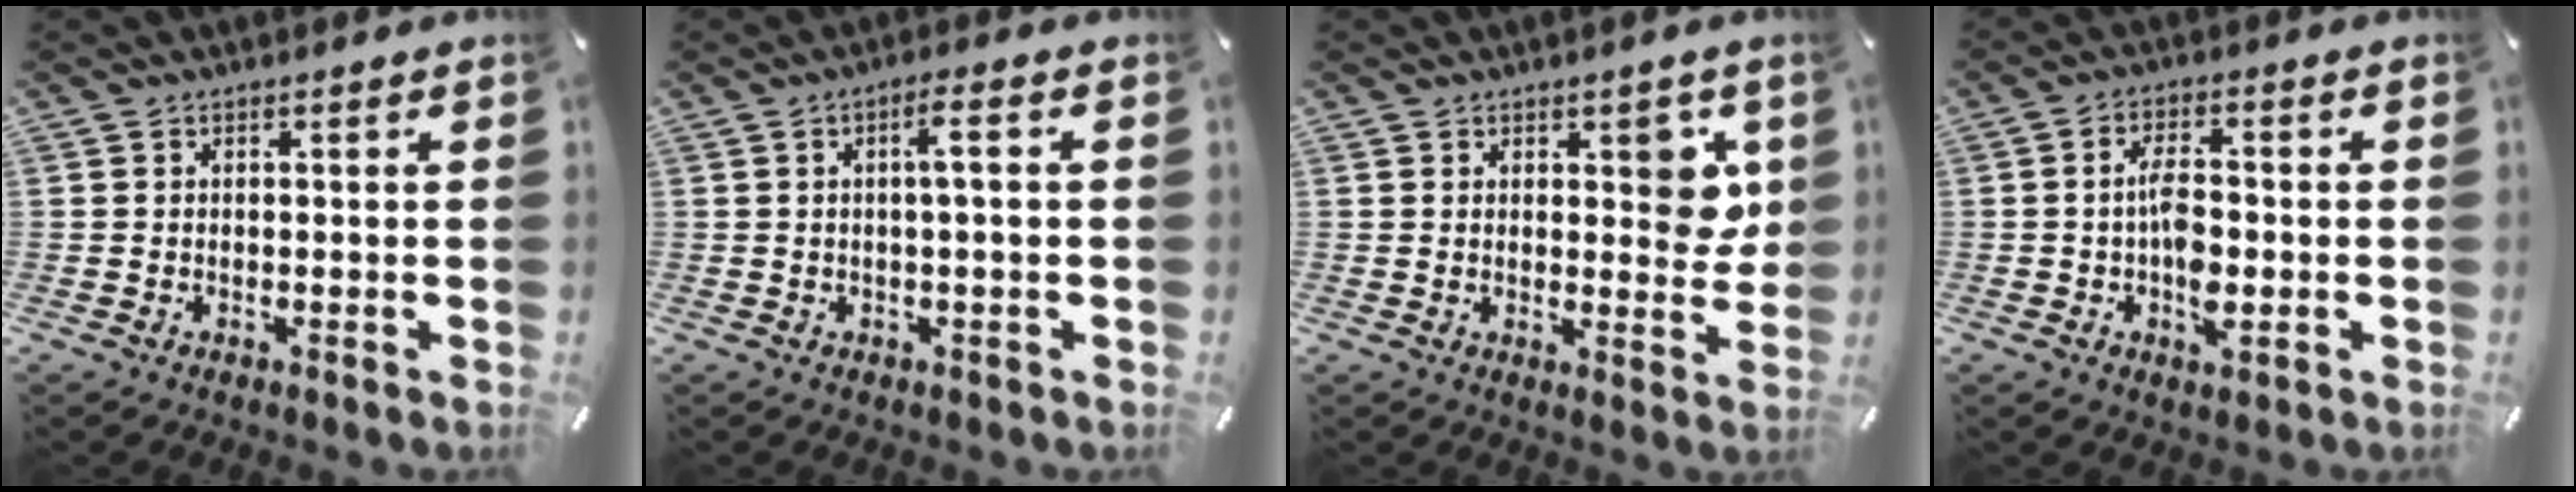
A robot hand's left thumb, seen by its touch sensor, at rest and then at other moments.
{"total": 4.0, "force": [0.5, 0.4, 4.0], "torque": [-0.076, 0.004, 0.004]}
{"total": 6.9, "force": [2.9, 3.8, 4.9], "torque": [-0.046, -0.012, 0.044]}
{"total": 7.3, "force": [-1.2, 3.9, 6.0], "torque": [-0.099, 0.002, -0.023]}